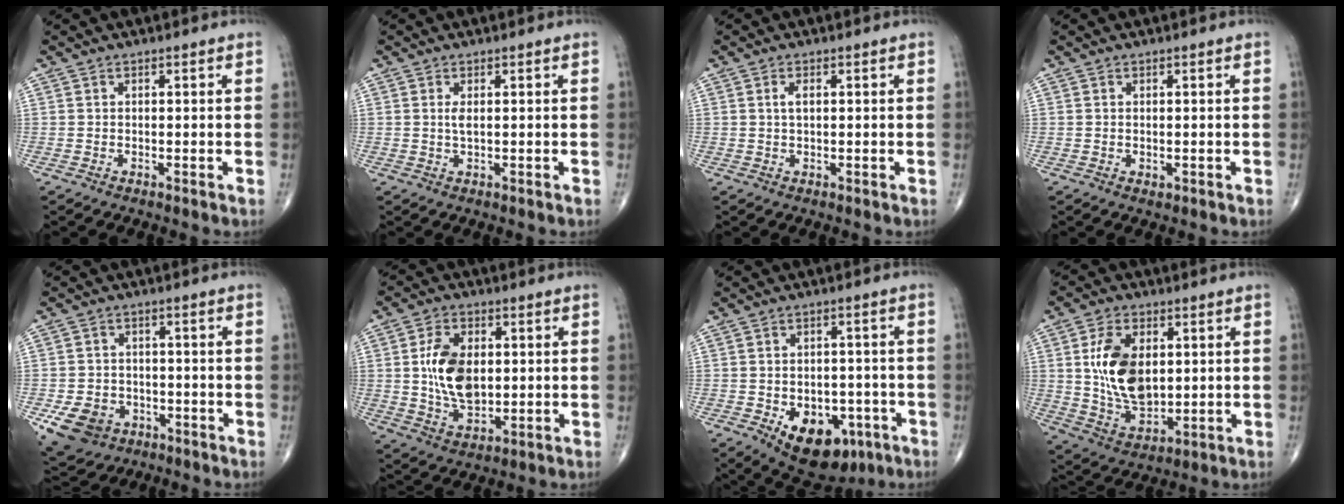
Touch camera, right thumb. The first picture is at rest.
{"total": 1.5, "force": [0.3, 0.4, 1.4], "torque": [-0.033, -0.001, 0.008]}
{"total": 1.7, "force": [0.4, 0.8, 1.5], "torque": [-0.031, 0.003, 0.007]}
{"total": 0.7, "force": [-0.1, 0.5, 0.5], "torque": [-0.006, -0.003, 0.000]}
{"total": 9.3, "force": [-4.0, 7.3, 4.2], "torque": [-0.064, 0.015, -0.059]}
{"total": 11.4, "force": [1.1, 7.1, 8.9], "torque": [-0.150, -0.007, 0.027]}
{"total": 13.3, "force": [-5.7, 8.4, 8.5], "torque": [-0.092, 0.020, -0.070]}
{"total": 13.9, "force": [2.2, 8.5, 10.8], "torque": [-0.179, -0.014, 0.049]}